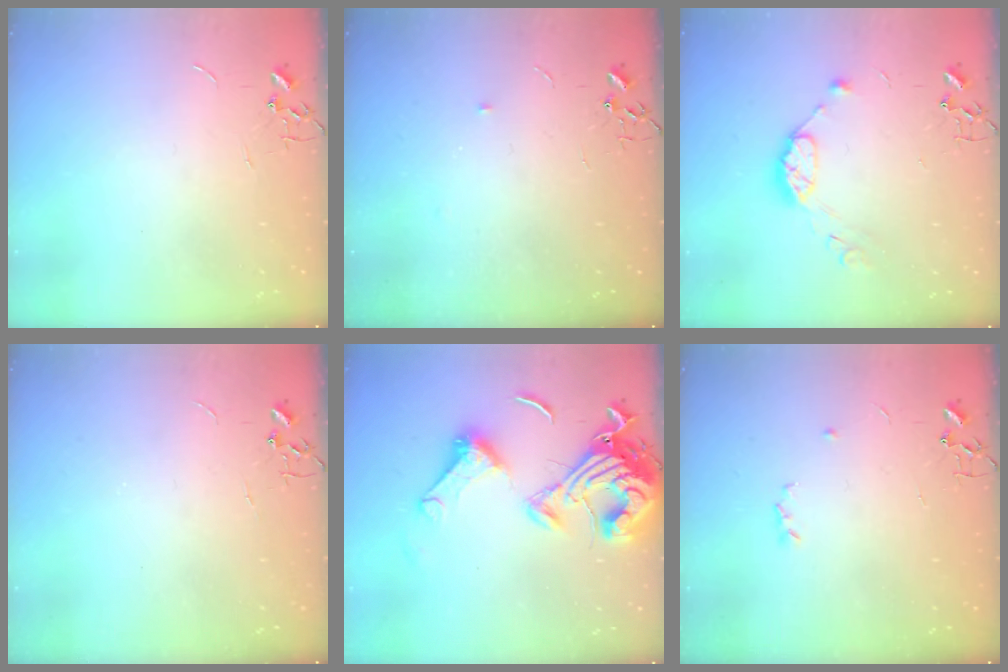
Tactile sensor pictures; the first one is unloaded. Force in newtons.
{"total": 3.0, "press": 2.9, "slide": 0.5}
{"total": 9.9, "press": 9.9, "slide": 0.9}
{"total": 0.0}
{"total": 19.7, "press": 19.6, "slide": 2.2}
{"total": 3.2, "press": 3.1, "slide": 0.6}